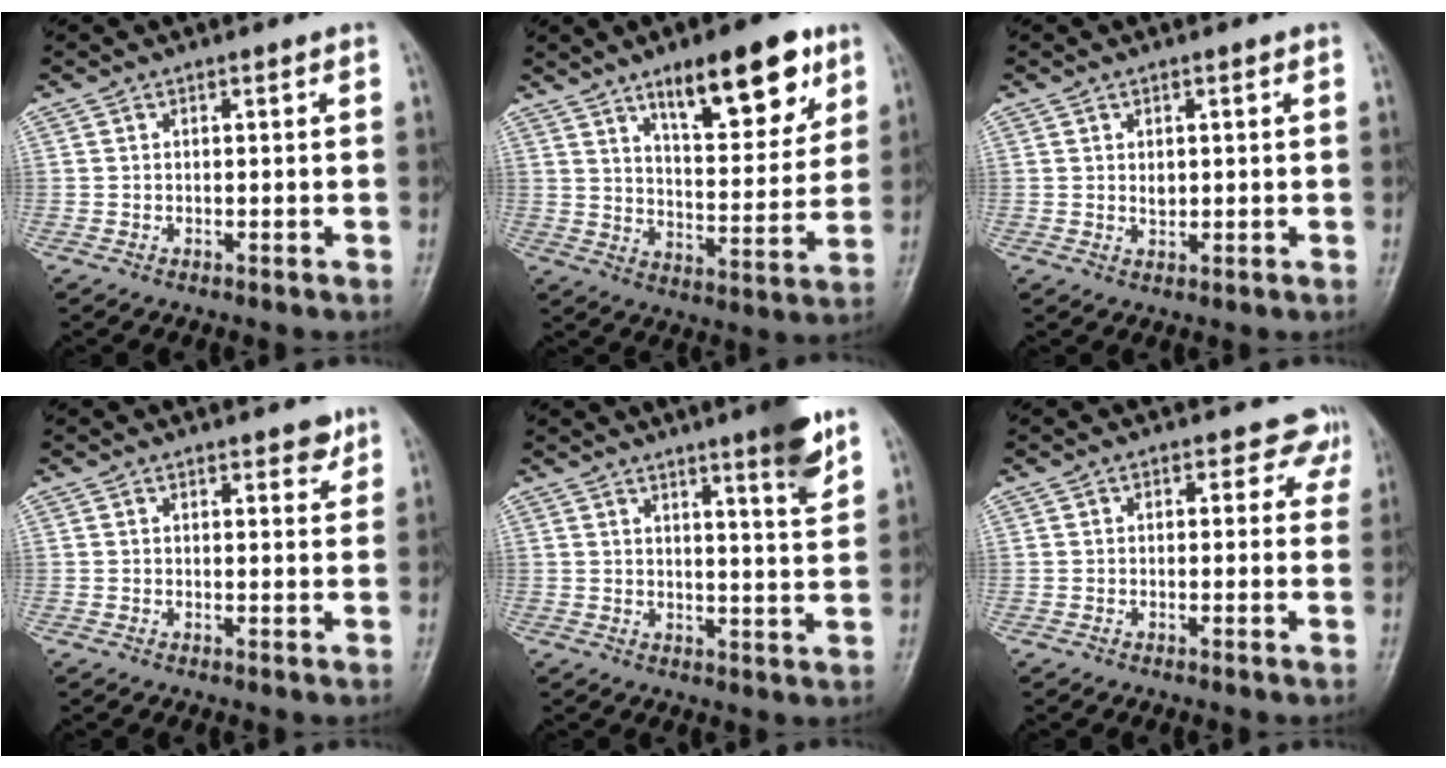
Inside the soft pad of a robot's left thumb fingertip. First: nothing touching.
{"total": 17.1, "force": [10.0, 6.2, 12.4], "torque": [-0.140, -0.050, 0.155]}
{"total": 1.7, "force": [0.4, 1.2, 1.2], "torque": [-0.015, -0.004, 0.008]}
{"total": 2.7, "force": [1.9, 1.2, 1.5], "torque": [-0.004, -0.011, 0.024]}
{"total": 8.2, "force": [5.2, 0.6, 6.2], "torque": [-0.078, -0.034, 0.070]}
{"total": 3.5, "force": [2.1, 2.6, 0.9], "torque": [0.025, -0.007, 0.011]}